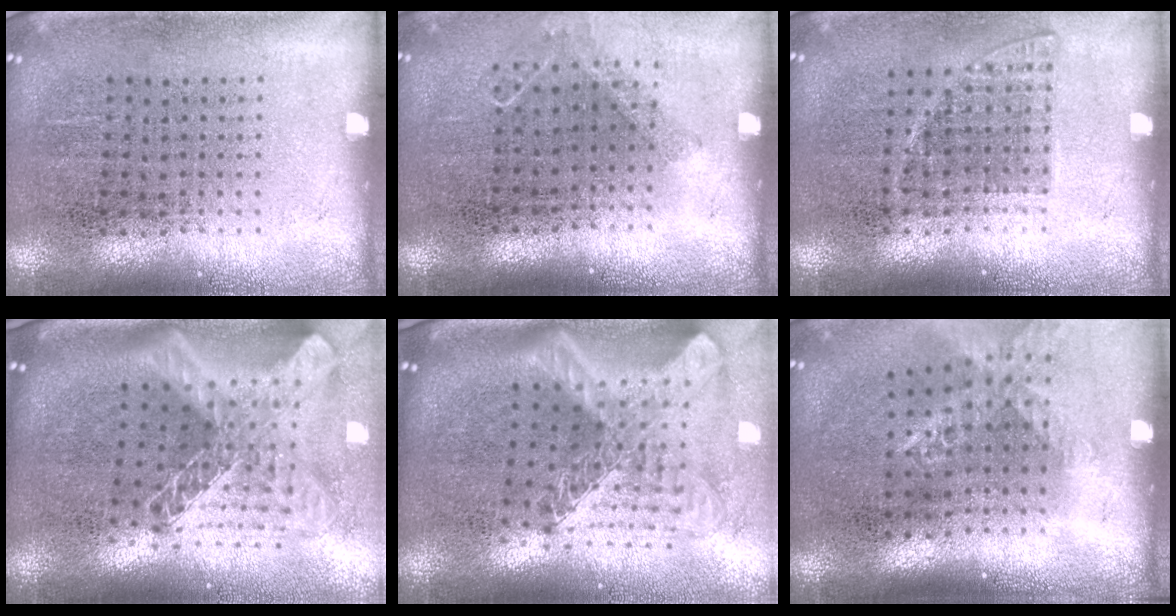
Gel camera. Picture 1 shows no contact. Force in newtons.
{"total": 0.9, "press": 0.9, "slide": 0.1}
{"total": 1.1, "press": 0.9, "slide": 0.5}
{"total": 2.9, "press": 2.1, "slide": 2.0}
{"total": 3.0, "press": 2.1, "slide": 2.2}
{"total": 1.6, "press": 1.4, "slide": 0.8}